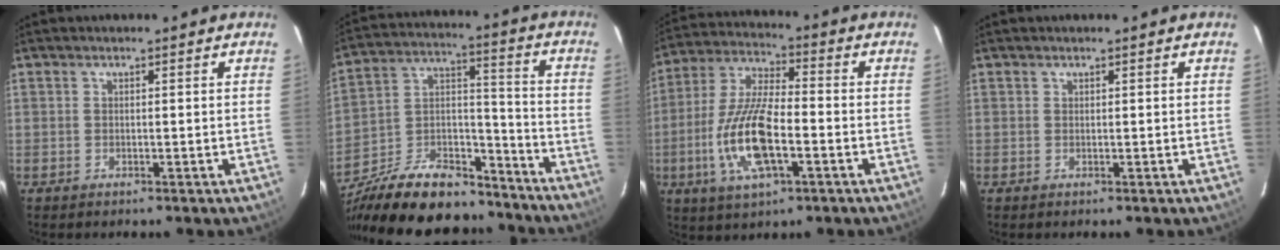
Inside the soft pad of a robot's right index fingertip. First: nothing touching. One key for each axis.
{"total": 25.0, "fx": -19.0, "fy": 10.7, "fz": 12.1, "tx": -0.248, "ty": 0.026, "tz": -0.293}
{"total": 14.8, "fx": -4.3, "fy": 5.1, "fz": 13.2, "tx": -0.282, "ty": -0.006, "tz": -0.082}
{"total": 0.0}